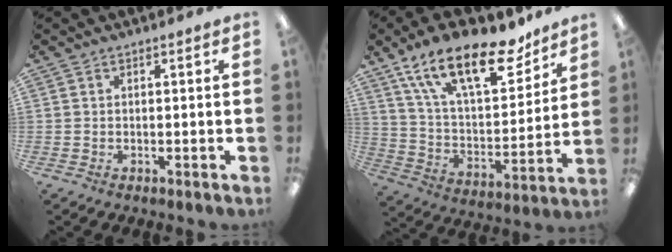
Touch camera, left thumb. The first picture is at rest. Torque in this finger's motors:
{"motor_torque": [0.36, 0.35, 1.30, -1.47, 0.38]}